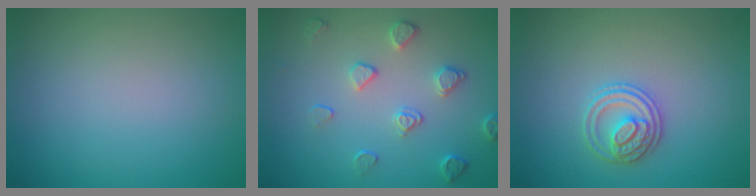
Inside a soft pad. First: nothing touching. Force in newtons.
{"total": 2.4, "press": 1.9, "slide": 1.4}
{"total": 2.7, "press": 2.6, "slide": 0.5}